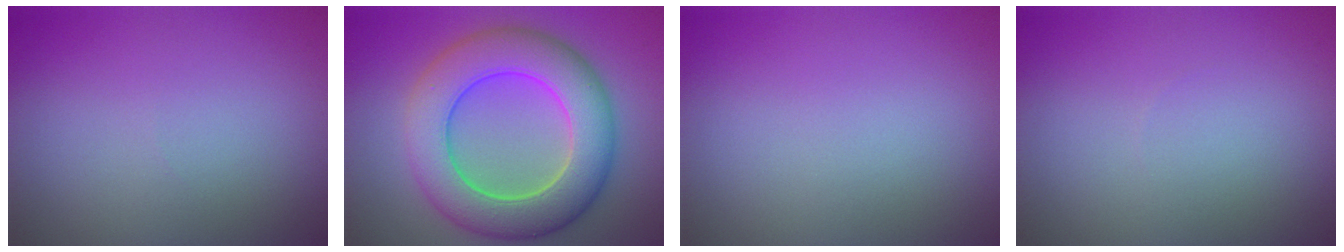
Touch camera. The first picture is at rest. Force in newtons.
{"total": 9.3, "press": 9.3, "slide": 0.3}
{"total": 0.0}
{"total": 0.0}